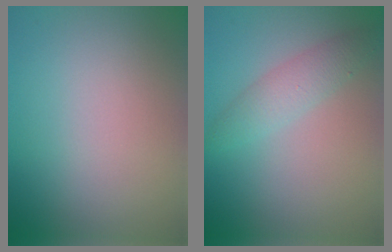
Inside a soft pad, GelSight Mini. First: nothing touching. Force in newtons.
{"total": 2.4, "press": 2.4, "slide": 0.1}